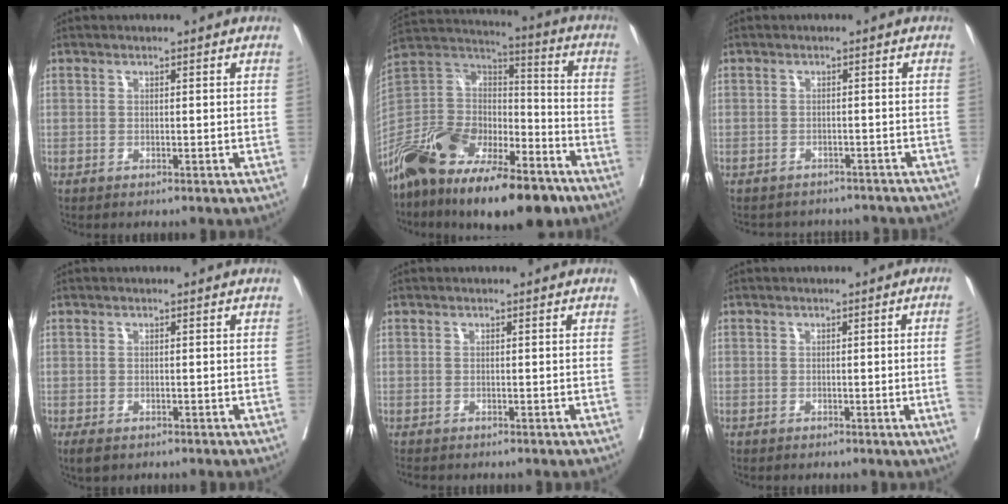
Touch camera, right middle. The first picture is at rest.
{"total": 25.1, "force": [-17.5, 9.2, 15.5], "torque": [-0.300, -0.005, -0.311]}
{"total": 8.2, "force": [-7.7, 2.7, 1.0], "torque": [-0.014, 0.010, -0.085]}
{"total": 2.1, "force": [-1.4, 1.1, 1.1], "torque": [-0.021, -0.005, -0.019]}
{"total": 1.1, "force": [-1.0, 0.2, 0.3], "torque": [-0.012, -0.005, -0.019]}
{"total": 3.4, "force": [-0.5, -1.2, 3.1], "torque": [-0.039, -0.006, -0.004]}